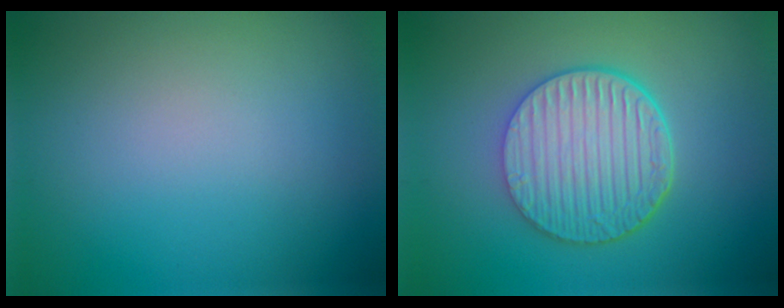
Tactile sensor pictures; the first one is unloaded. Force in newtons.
{"total": 6.5, "press": 4.7, "slide": 4.4}